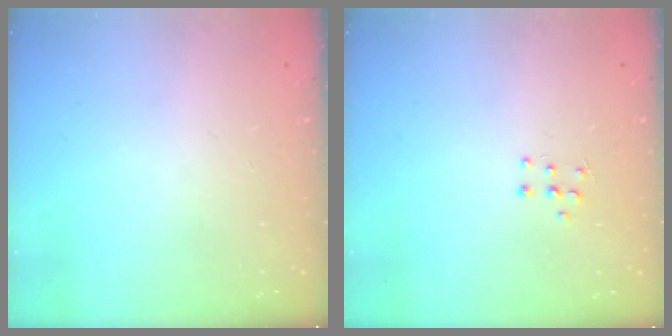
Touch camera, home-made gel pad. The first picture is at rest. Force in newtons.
{"total": 5.0, "press": 4.9, "slide": 0.5}